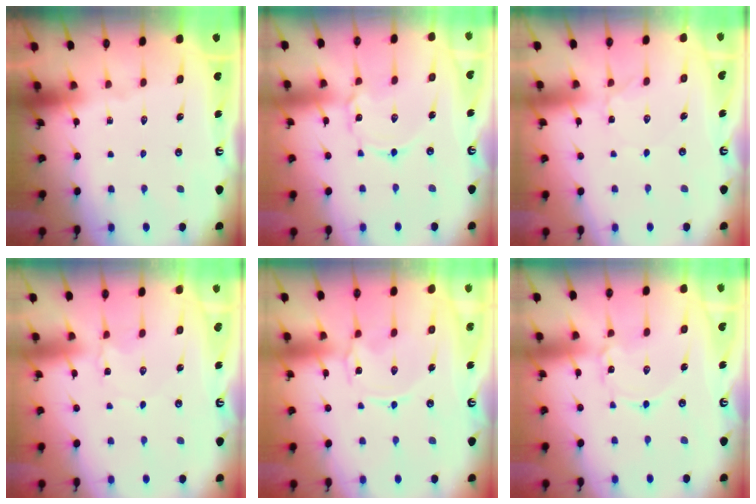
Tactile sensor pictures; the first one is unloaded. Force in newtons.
{"total": 2.7, "press": 2.7, "slide": 0.4}
{"total": 1.6, "press": 1.6, "slide": 0.2}
{"total": 2.5, "press": 2.5, "slide": 0.3}
{"total": 1.4, "press": 1.3, "slide": 0.3}
{"total": 2.1, "press": 2.1, "slide": 0.1}